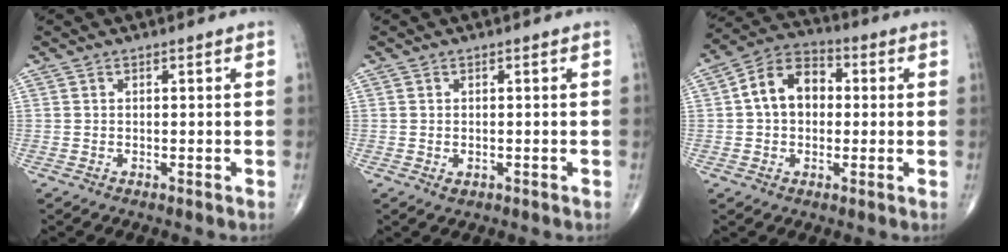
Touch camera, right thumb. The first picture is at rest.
{"total": 1.2, "force": [-0.3, 0.8, 0.9], "torque": [-0.013, -0.001, -0.001]}
{"total": 10.6, "force": [1.0, 7.7, 7.2], "torque": [-0.103, 0.028, 0.007]}